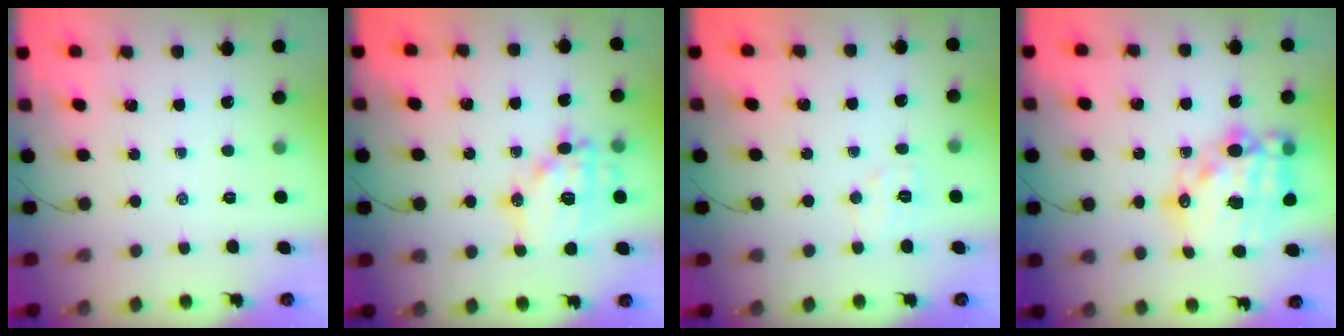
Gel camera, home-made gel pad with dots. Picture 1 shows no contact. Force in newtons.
{"total": 15.0, "press": 14.8, "slide": 2.4}
{"total": 5.0, "press": 4.9, "slide": 1.1}
{"total": 19.2, "press": 18.8, "slide": 4.0}